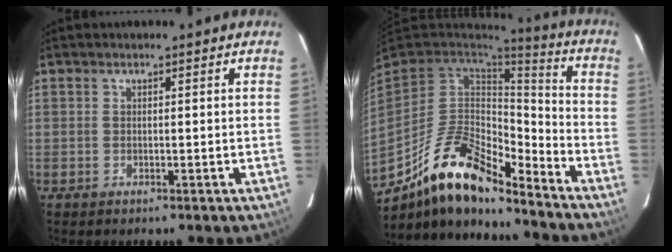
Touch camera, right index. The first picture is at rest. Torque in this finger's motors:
{"motor_torque": [0.94, -1.20, 0.71, 0.14]}